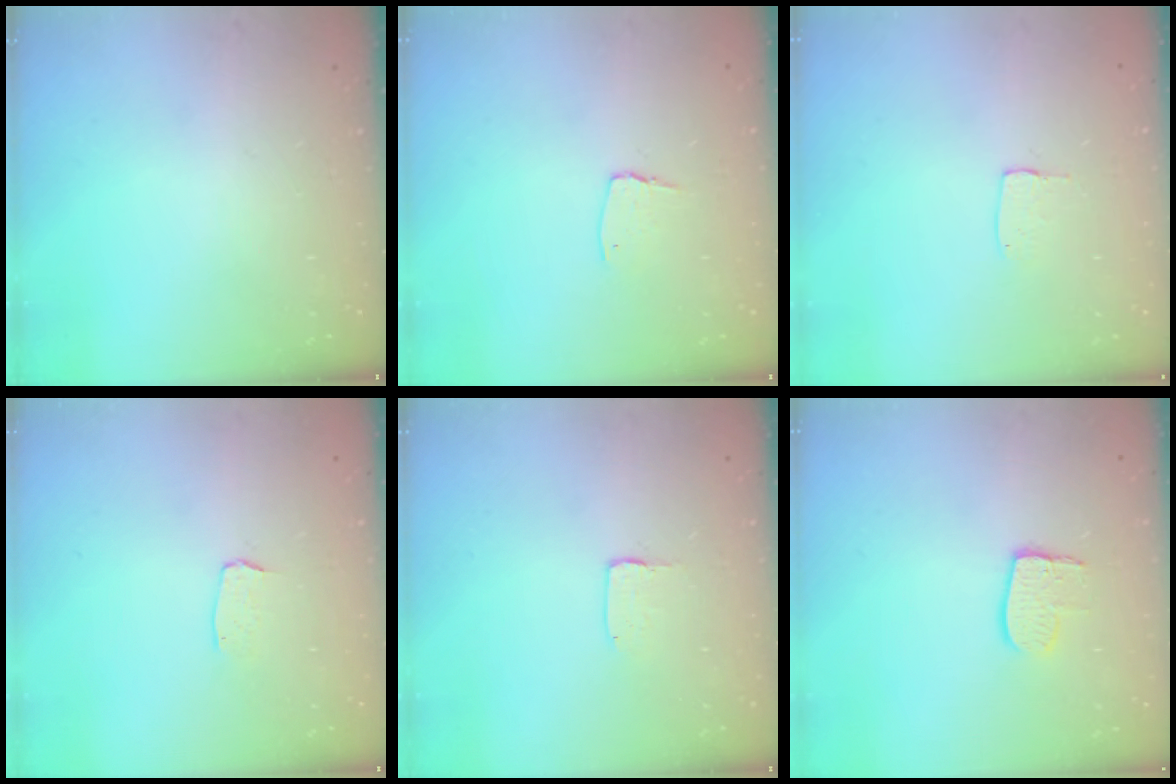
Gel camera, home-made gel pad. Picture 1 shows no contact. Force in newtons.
{"total": 5.4, "press": 5.3, "slide": 0.5}
{"total": 3.4, "press": 3.4, "slide": 0.2}
{"total": 3.0, "press": 3.0, "slide": 0.2}
{"total": 1.7, "press": 1.6, "slide": 0.1}
{"total": 8.3, "press": 8.3, "slide": 0.7}